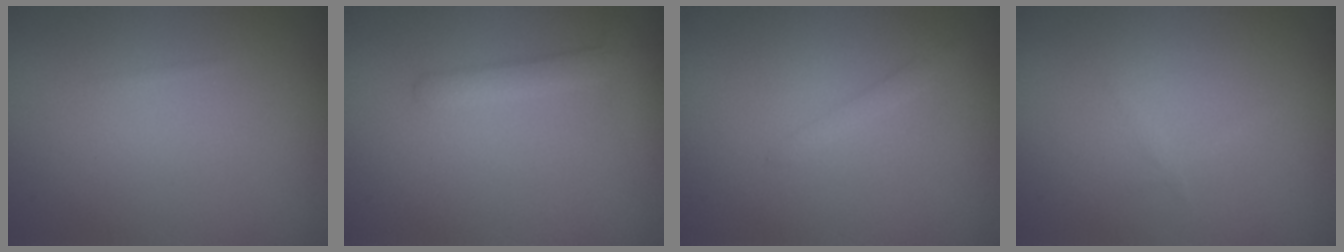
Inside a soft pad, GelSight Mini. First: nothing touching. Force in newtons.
{"total": 2.2, "press": 2.2, "slide": 0.2}
{"total": 1.1, "press": 1.1, "slide": 0.1}
{"total": 0.5, "press": 0.5, "slide": 0.1}